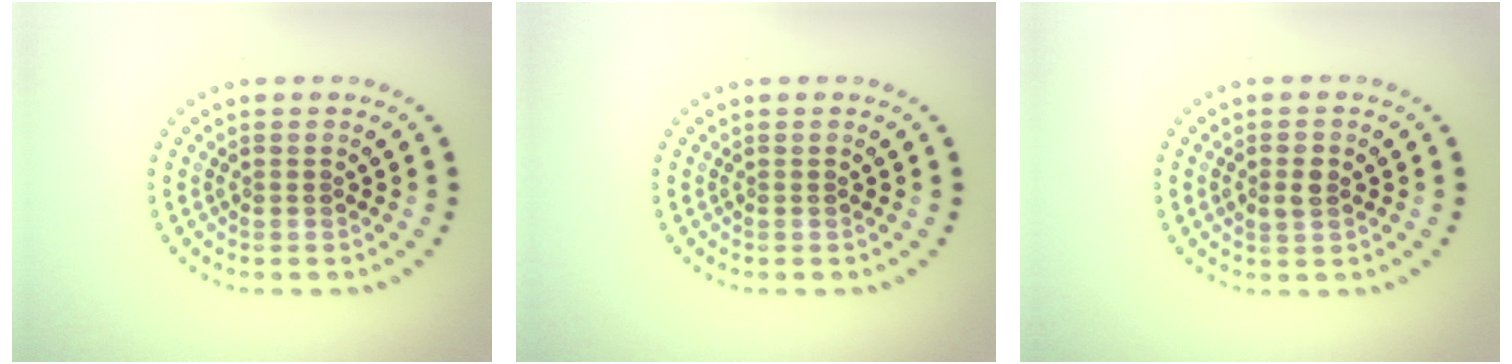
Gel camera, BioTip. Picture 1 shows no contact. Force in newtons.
{"total": 0.0}
{"total": 1.7, "press": 1.7, "slide": 0.2}